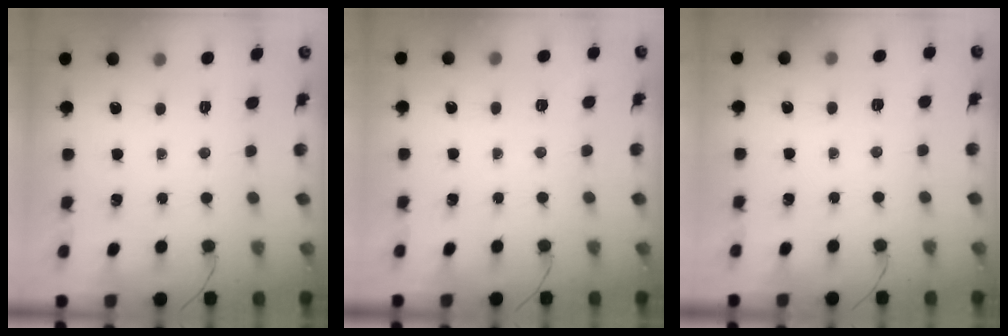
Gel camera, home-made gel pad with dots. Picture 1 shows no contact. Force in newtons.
{"total": 4.4, "press": 4.0, "slide": 1.8}
{"total": 1.9, "press": 0.9, "slide": 1.7}